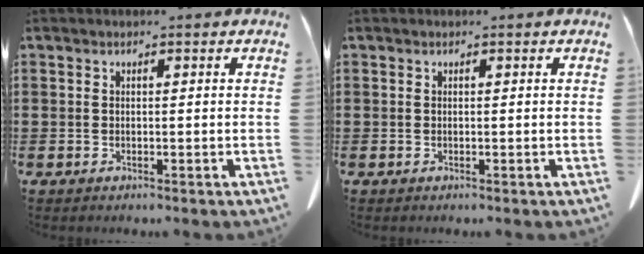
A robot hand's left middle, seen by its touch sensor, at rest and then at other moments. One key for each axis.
{"total": 0.0}